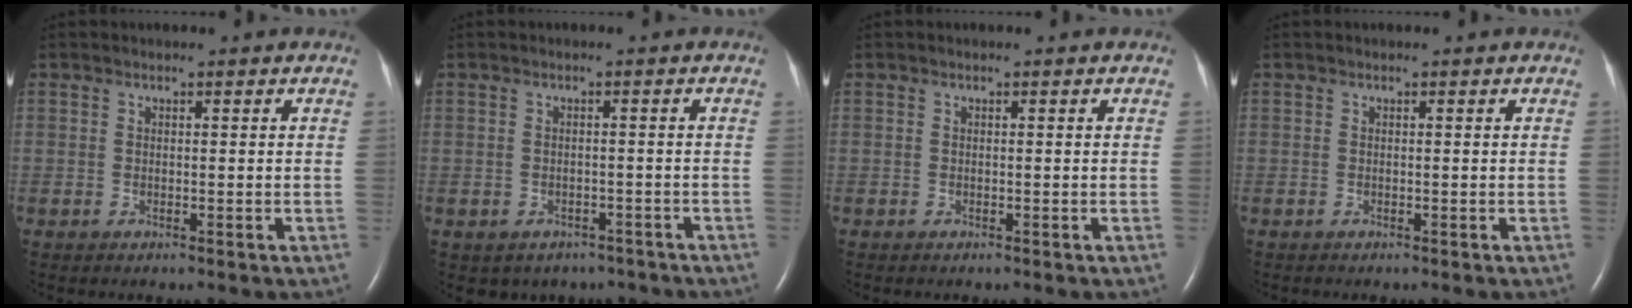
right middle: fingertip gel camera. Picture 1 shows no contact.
{"total": 6.1, "force": [-4.8, 3.7, 0.9], "torque": [-0.006, 0.015, -0.051]}
{"total": 0.0}
{"total": 0.0}